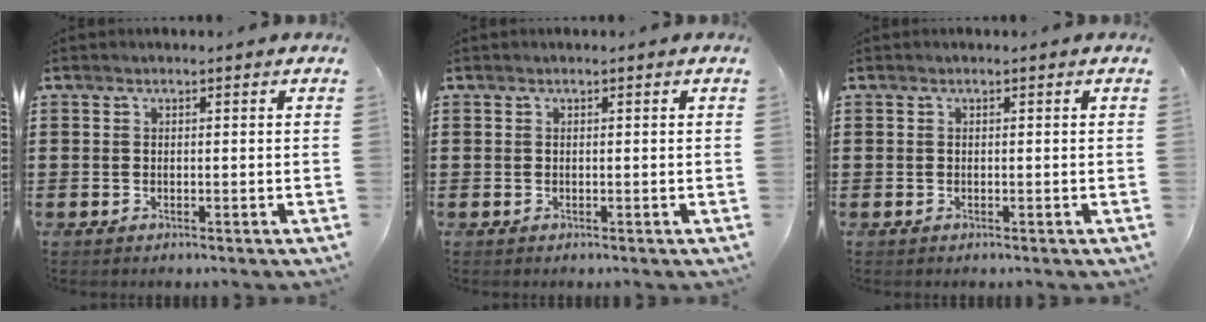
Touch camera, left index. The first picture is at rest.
{"total": 0.0}
{"total": 0.0}